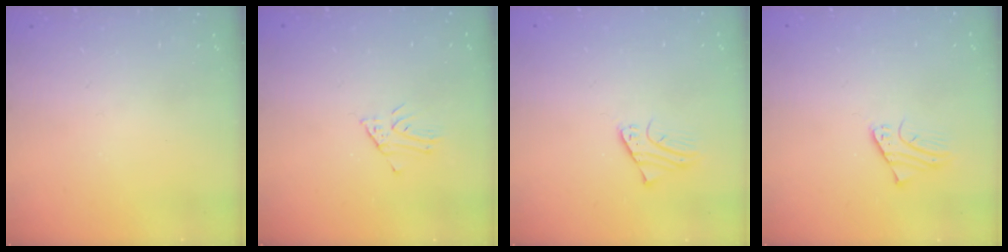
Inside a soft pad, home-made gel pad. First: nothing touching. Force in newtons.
{"total": 2.9, "press": 2.9, "slide": 0.2}
{"total": 2.0, "press": 2.0, "slide": 0.1}
{"total": 2.0, "press": 2.0, "slide": 0.1}